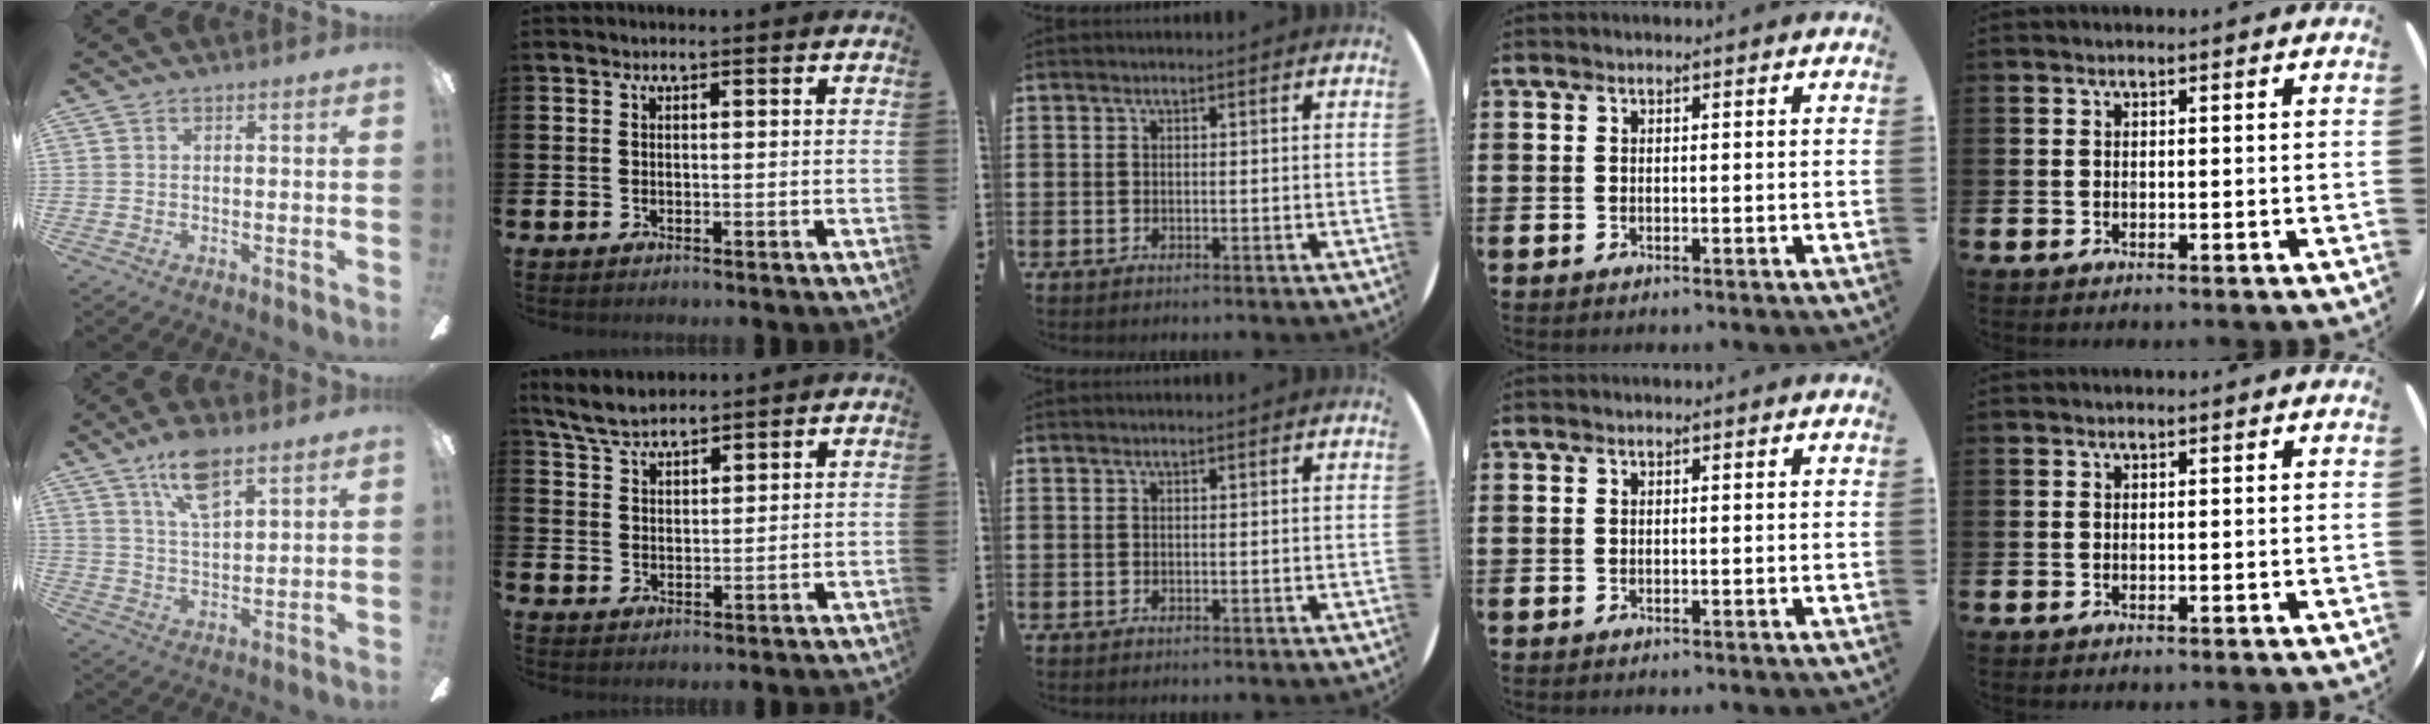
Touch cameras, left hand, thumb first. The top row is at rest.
{"thumb": {"total": 10.4, "force": [6.9, 3.9, 6.8], "torque": [-0.122, -0.021, 0.121]}, "index": {"total": 5.2, "force": [4.9, 1.0, 1.2], "torque": [-0.037, -0.015, 0.091]}}